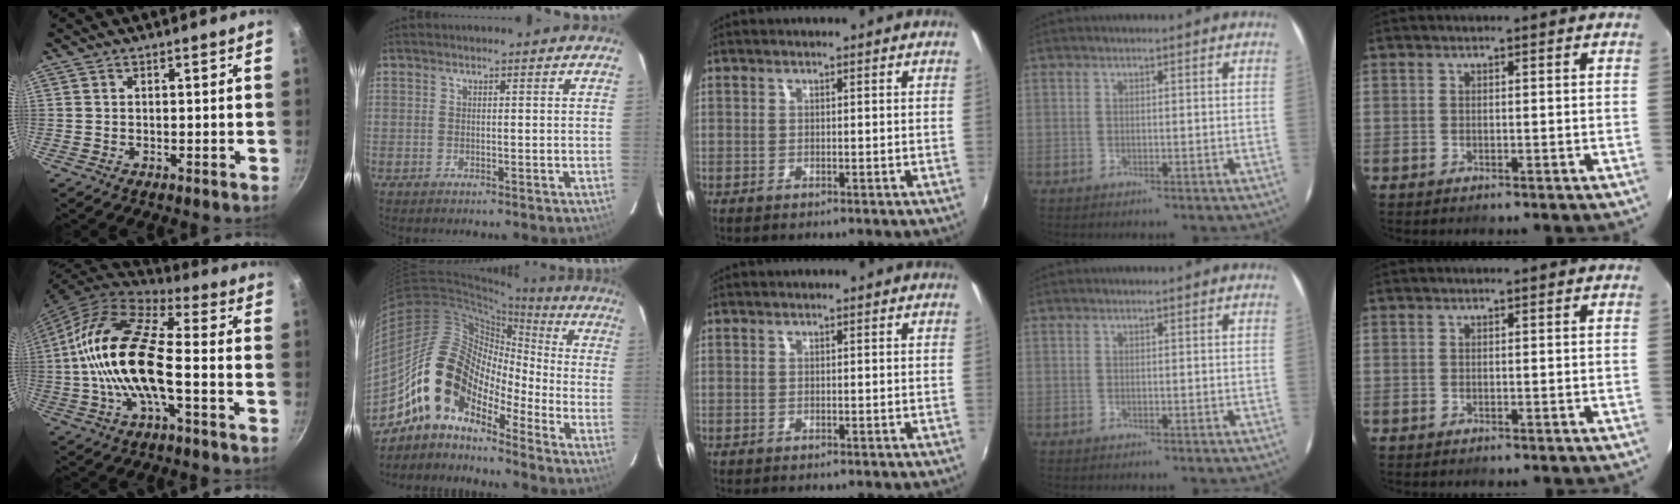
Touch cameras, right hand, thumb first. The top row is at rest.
{"thumb": {"total": 18.5, "force": [-2.2, 7.0, 17.0], "torque": [-0.322, 0.034, -0.058]}, "index": {"total": 13.3, "force": [-9.0, 7.1, 6.7], "torque": [-0.116, 0.019, -0.186]}}